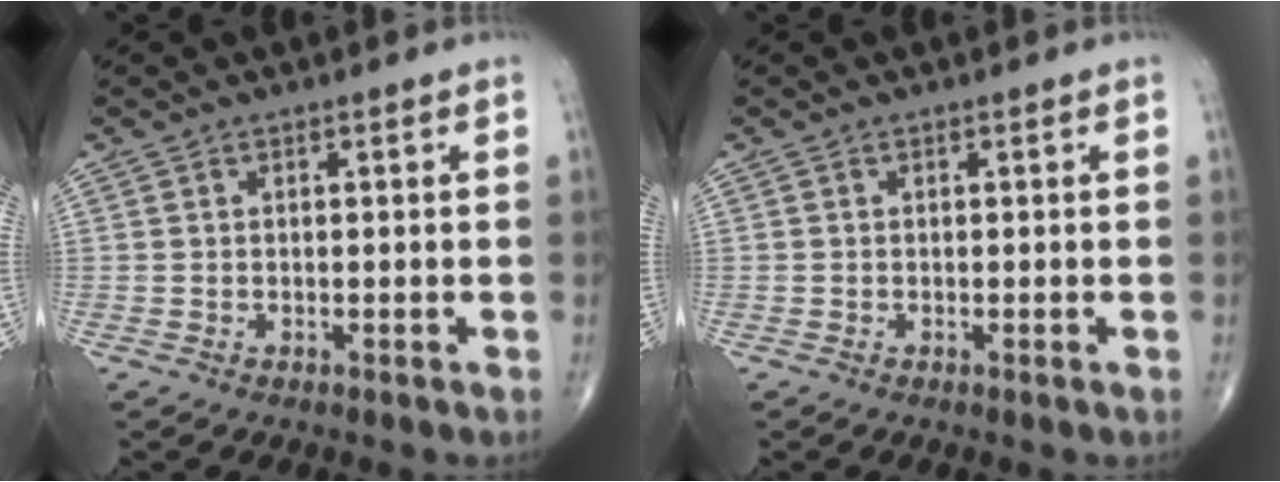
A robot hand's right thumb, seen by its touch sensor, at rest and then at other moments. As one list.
[{"total": 0.0}]